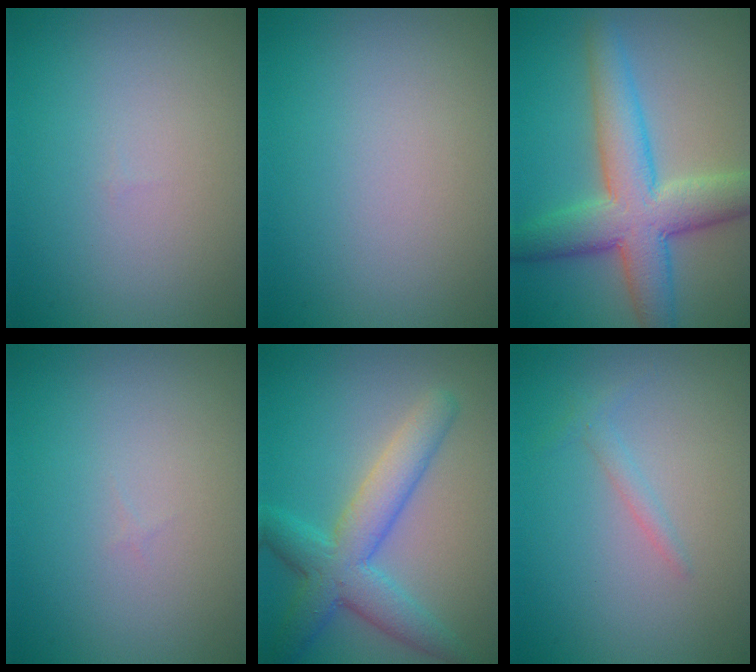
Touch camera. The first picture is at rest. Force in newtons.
{"total": 0.0}
{"total": 7.9, "press": 7.9, "slide": 0.3}
{"total": 0.0}
{"total": 5.7, "press": 5.7, "slide": 0.1}
{"total": 0.9, "press": 0.9, "slide": 0.1}